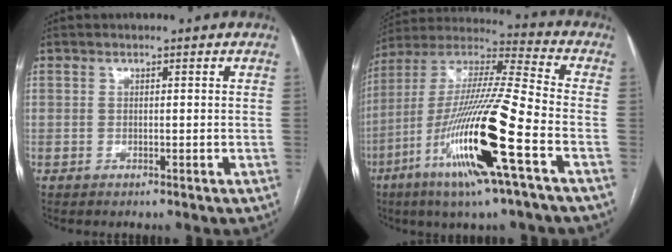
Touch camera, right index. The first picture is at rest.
{"total": 21.0, "force": [-8.2, 0.4, 19.3], "torque": [-0.401, -0.029, -0.158]}